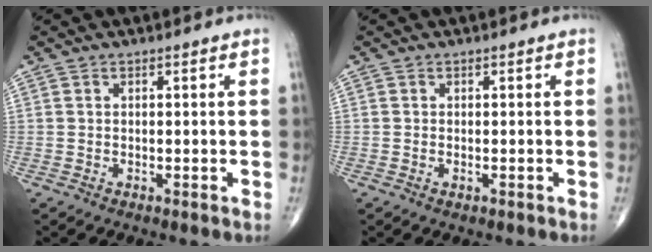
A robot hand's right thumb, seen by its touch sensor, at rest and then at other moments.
{"total": 0.5, "force": [-0.2, 0.3, 0.4], "torque": [-0.010, 0.001, -0.002]}